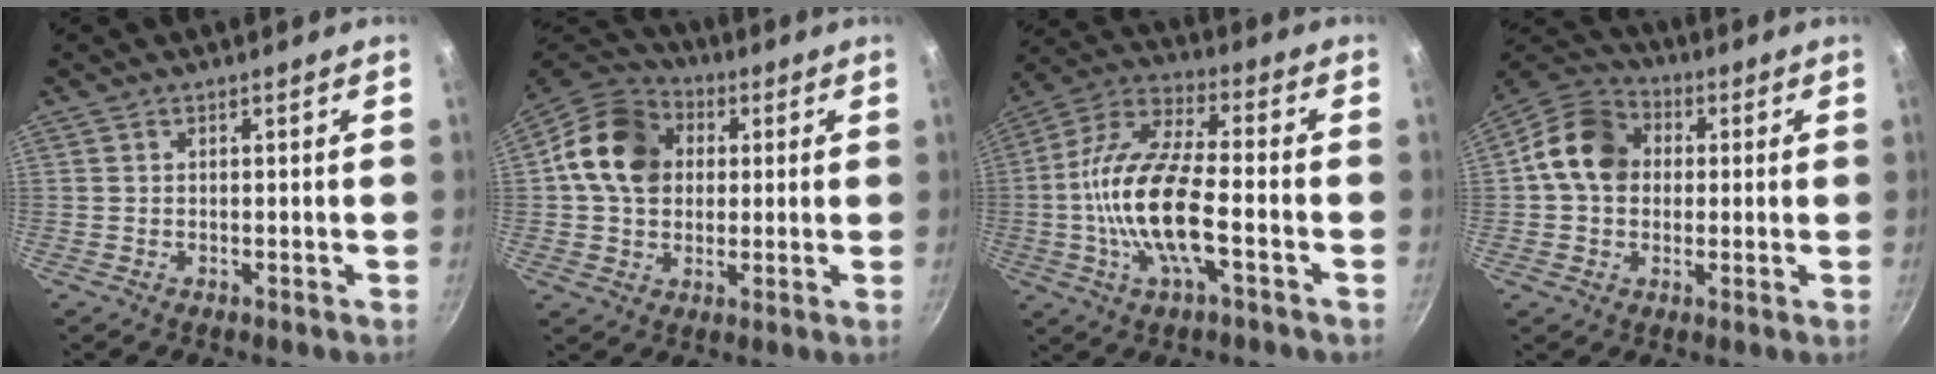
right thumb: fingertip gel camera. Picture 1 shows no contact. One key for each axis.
{"total": 15.2, "fx": 2.5, "fy": 12.1, "fz": 8.8, "tx": -0.133, "ty": 0.020, "tz": 0.027}
{"total": 16.9, "fx": -3.6, "fy": 6.2, "fz": 15.3, "tx": -0.298, "ty": 0.034, "tz": -0.085}
{"total": 12.0, "fx": 1.2, "fy": 9.8, "fz": 6.8, "tx": -0.086, "ty": 0.022, "tz": 0.000}